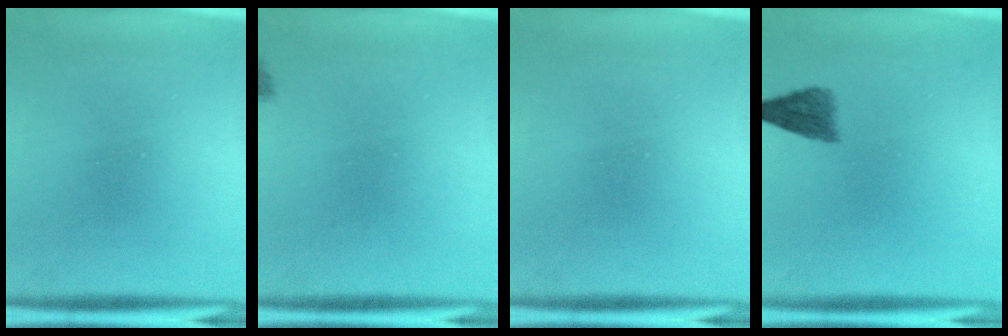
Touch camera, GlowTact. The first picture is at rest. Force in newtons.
{"total": 1.3}
{"total": 0.0}
{"total": 2.9}